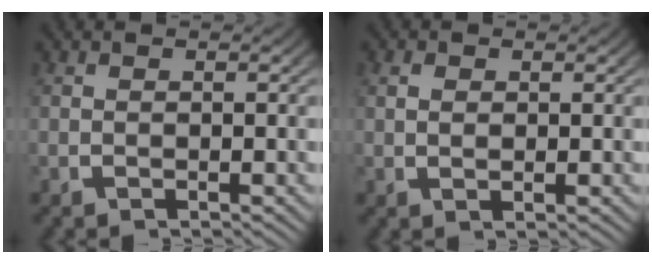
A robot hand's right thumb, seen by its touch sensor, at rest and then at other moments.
{"total": 1.2, "force": [0.5, 0.7, 0.9], "torque": [-0.016, -0.004, 0.014]}